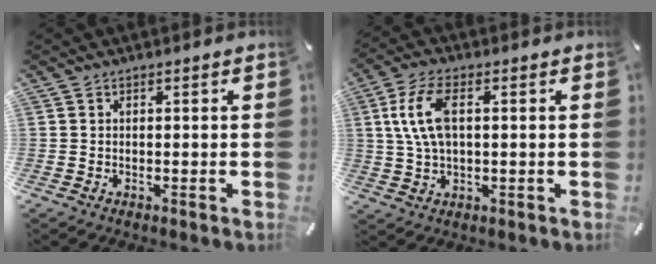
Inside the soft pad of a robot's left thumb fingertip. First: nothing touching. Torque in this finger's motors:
{"motor_torque": [1.57, 1.80, 0.90, -0.82, 0.12]}